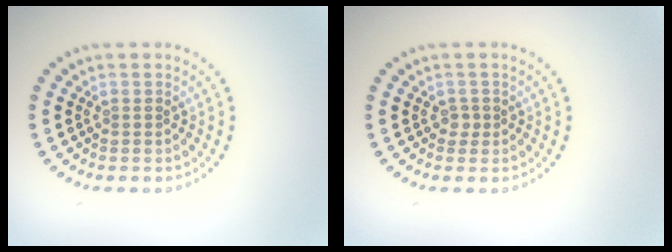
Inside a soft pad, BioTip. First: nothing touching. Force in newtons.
{"total": 0.9, "press": 0.6, "slide": 0.6}